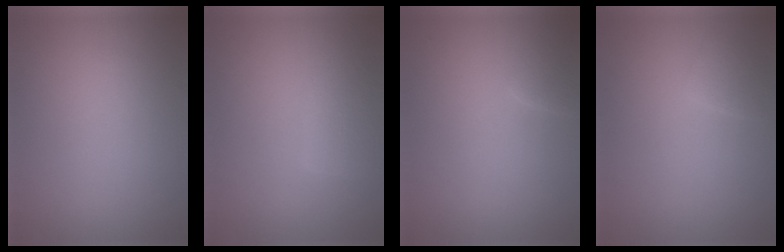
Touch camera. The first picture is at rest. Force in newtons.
{"total": 2.8, "press": 2.8, "slide": 0.1}
{"total": 1.3, "press": 1.3, "slide": 0.0}
{"total": 1.2, "press": 1.2, "slide": 0.1}